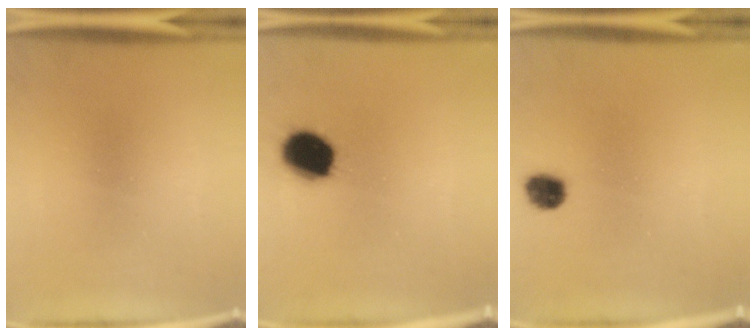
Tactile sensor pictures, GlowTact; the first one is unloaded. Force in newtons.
{"total": 11.8}
{"total": 4.2}